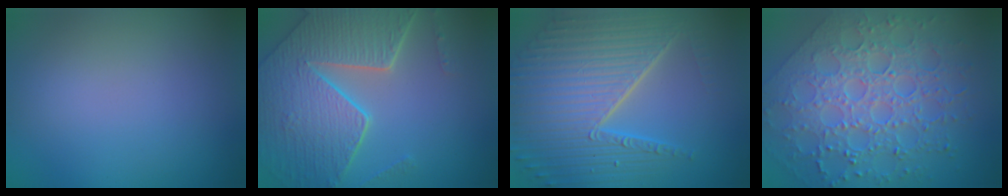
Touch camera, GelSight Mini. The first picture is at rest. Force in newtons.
{"total": 8.1, "press": 5.9, "slide": 5.5}
{"total": 9.7, "press": 6.2, "slide": 7.5}
{"total": 8.9, "press": 6.4, "slide": 6.2}